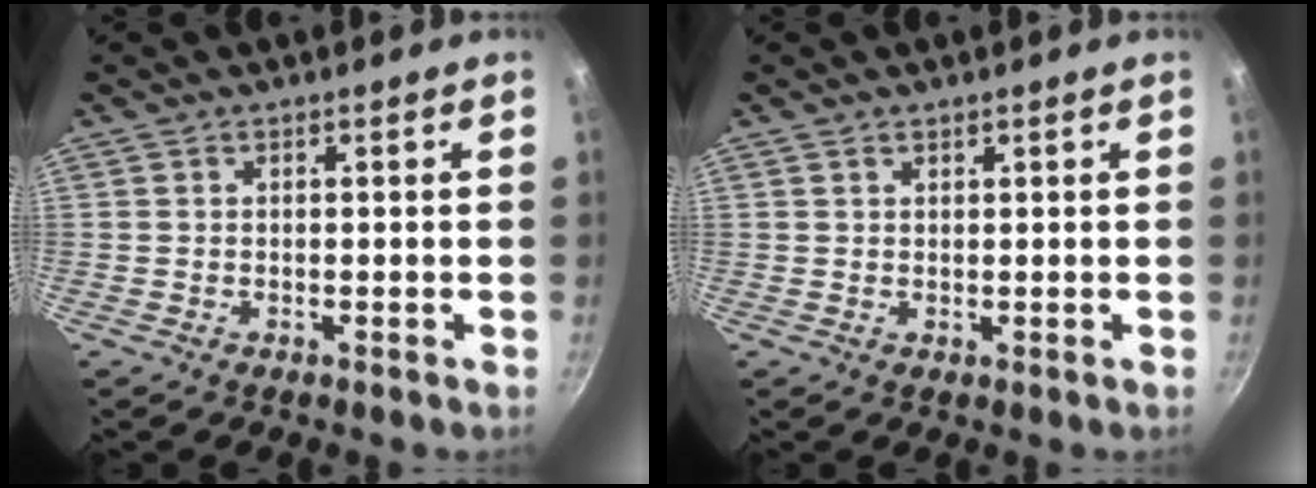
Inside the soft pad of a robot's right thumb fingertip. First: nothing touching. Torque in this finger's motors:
{"motor_torque": [0.12, -0.17, -0.08, 0.57, -0.03]}